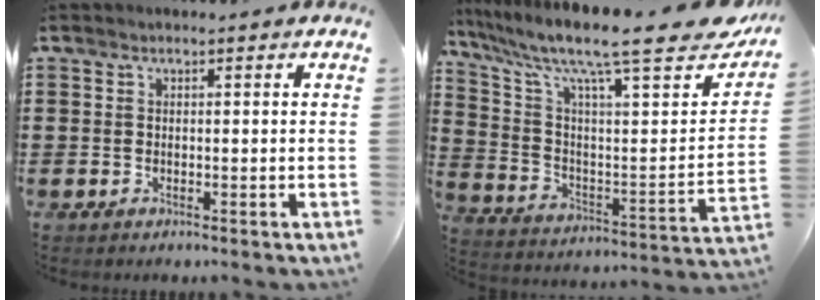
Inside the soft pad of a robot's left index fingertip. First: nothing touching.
{"total": 13.2, "force": [10.0, 1.6, 8.5], "torque": [-0.176, -0.068, 0.153]}